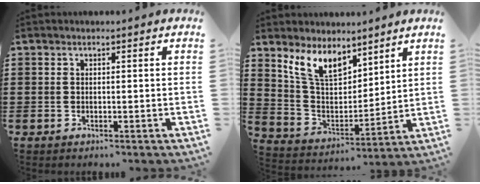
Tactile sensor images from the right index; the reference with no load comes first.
{"total": 8.7, "force": [6.4, 4.0, 4.3], "torque": [-0.112, -0.014, 0.122]}